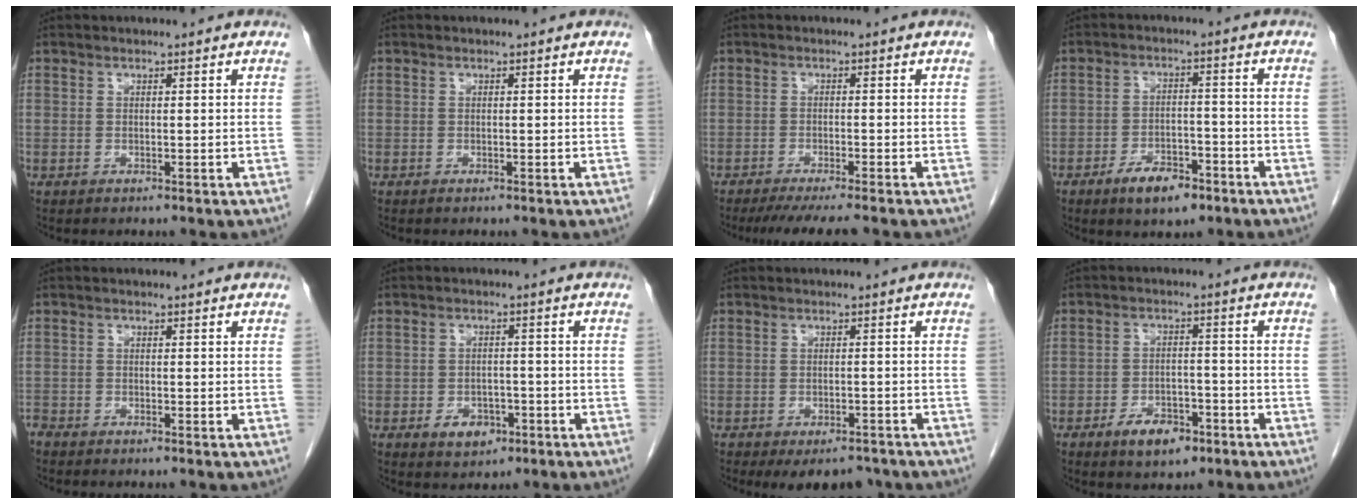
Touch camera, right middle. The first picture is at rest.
{"total": 0.0}
{"total": 7.8, "force": [-6.6, 0.0, 4.1], "torque": [-0.044, -0.016, -0.100]}
{"total": 6.6, "force": [-4.2, 2.8, 4.2], "torque": [-0.073, 0.001, -0.065]}
{"total": 1.2, "force": [-1.2, 0.2, 0.1], "torque": [-0.003, -0.002, -0.022]}
{"total": 4.4, "force": [-2.1, 3.0, 2.4], "torque": [-0.034, 0.005, -0.022]}
{"total": 7.3, "force": [-5.8, 3.3, 3.1], "torque": [-0.029, 0.000, -0.076]}
{"total": 6.3, "force": [-3.8, 3.2, 3.9], "torque": [-0.064, 0.004, -0.056]}